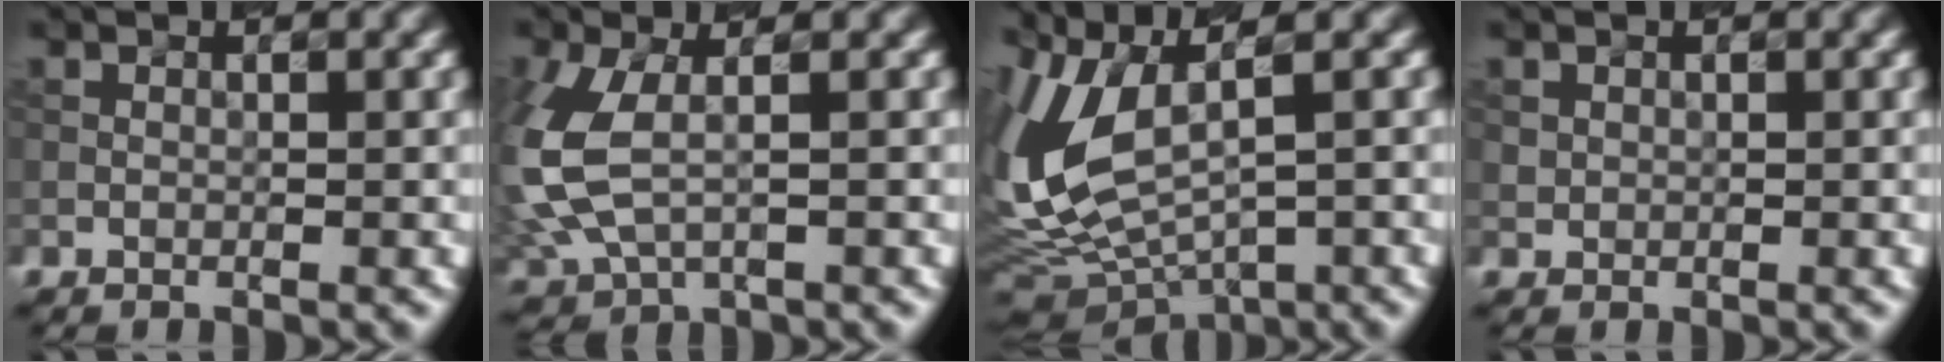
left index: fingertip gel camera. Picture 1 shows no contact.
{"total": 7.4, "force": [-0.3, 4.4, 5.9], "torque": [-0.159, -0.010, -0.001]}
{"total": 9.7, "force": [1.0, 4.2, 8.8], "torque": [-0.200, -0.006, 0.034]}
{"total": 0.6, "force": [0.1, 0.6, 0.0], "torque": [0.002, -0.003, 0.013]}